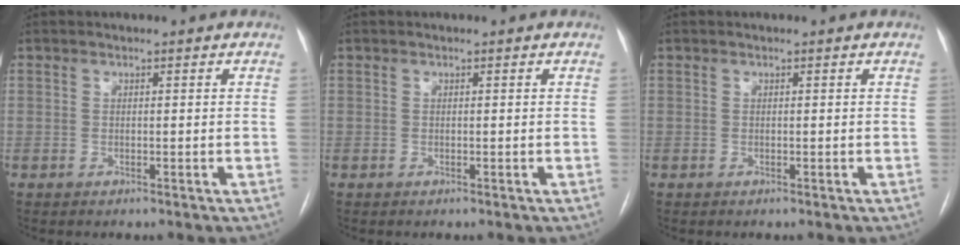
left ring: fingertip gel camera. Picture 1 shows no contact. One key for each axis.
{"total": 0.0}
{"total": 0.0}